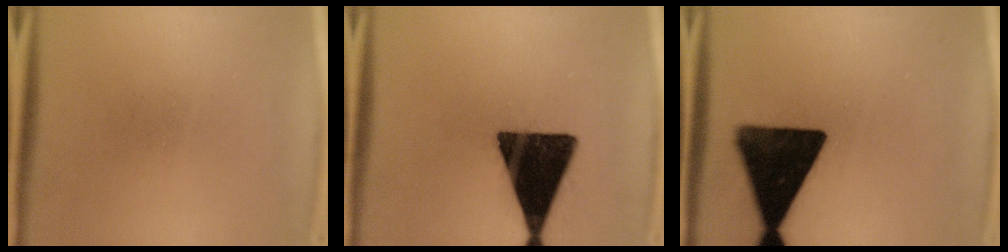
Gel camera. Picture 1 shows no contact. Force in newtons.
{"total": 18.1}
{"total": 16.8}